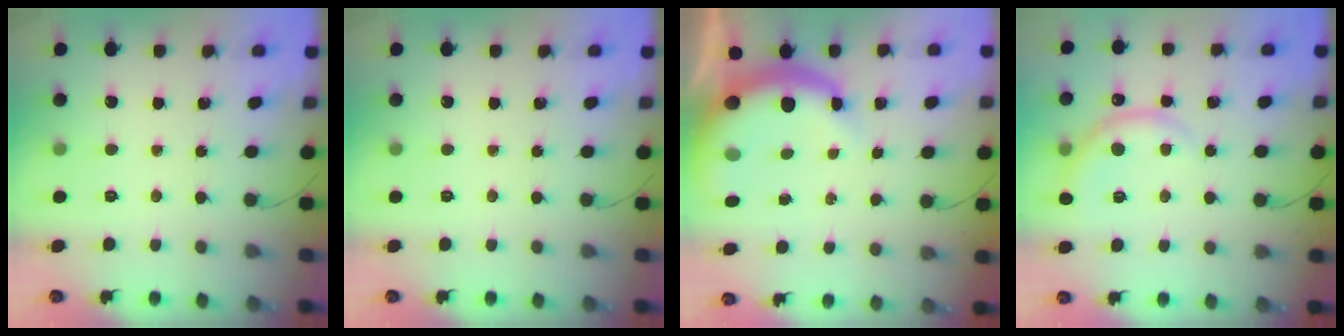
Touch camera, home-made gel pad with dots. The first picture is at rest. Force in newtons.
{"total": 0.0}
{"total": 9.9, "press": 9.6, "slide": 2.1}
{"total": 7.0, "press": 7.0, "slide": 0.7}